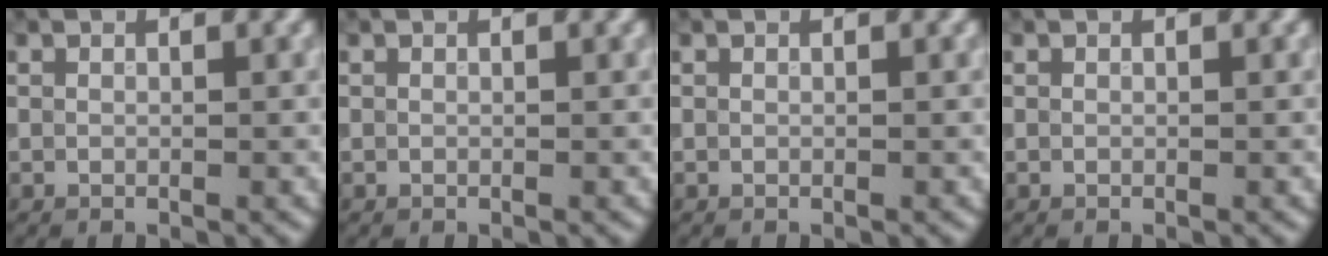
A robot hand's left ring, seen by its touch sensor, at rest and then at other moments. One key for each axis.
{"total": 0.0}
{"total": 0.0}
{"total": 0.0}